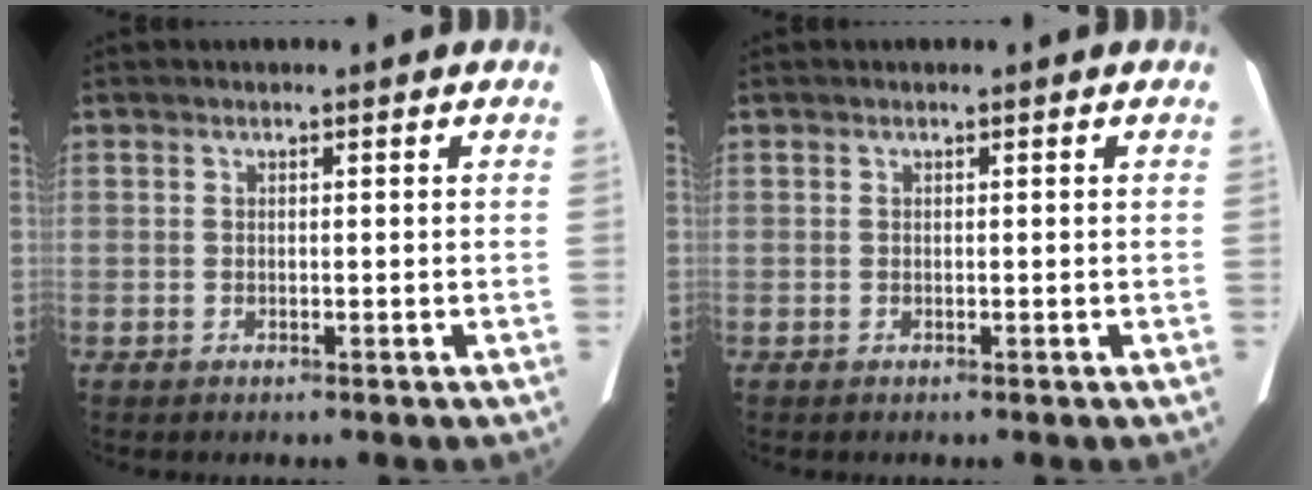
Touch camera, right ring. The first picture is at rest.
{"total": 0.0}